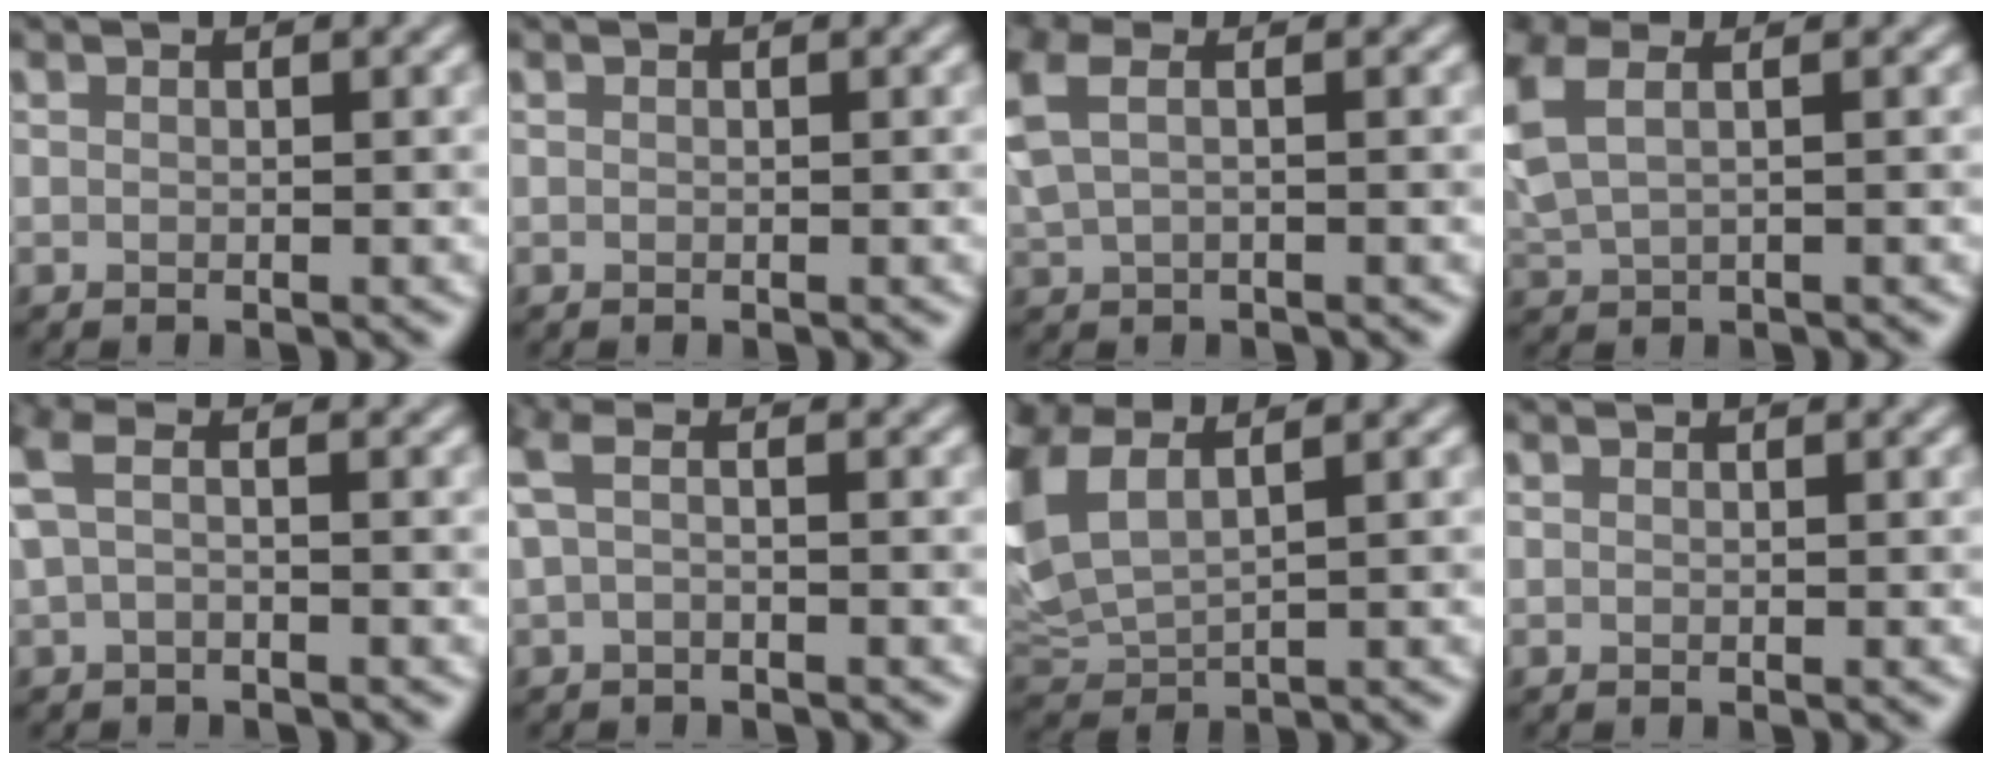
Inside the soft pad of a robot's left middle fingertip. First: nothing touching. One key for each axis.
{"total": 0.0}
{"total": 3.5, "fx": 1.0, "fy": 1.5, "fz": 3.0, "tx": -0.080, "ty": 0.011, "tz": 0.019}
{"total": 5.4, "fx": 2.0, "fy": 2.7, "fz": 4.2, "tx": -0.116, "ty": 0.018, "tz": 0.044}
{"total": 2.6, "fx": 0.1, "fy": 0.9, "fz": 2.4, "tx": -0.060, "ty": 0.006, "tz": -0.006}
{"total": 2.2, "fx": 0.0, "fy": 0.6, "fz": 2.1, "tx": -0.049, "ty": 0.003, "tz": -0.007}
{"total": 7.3, "fx": 2.7, "fy": 3.6, "fz": 5.8, "tx": -0.166, "ty": 0.017, "tz": 0.053}
{"total": 0.0}